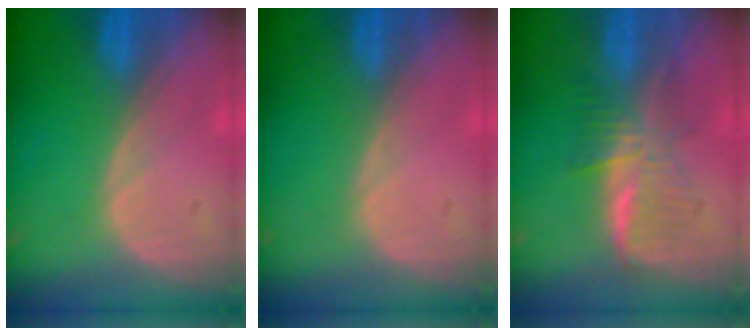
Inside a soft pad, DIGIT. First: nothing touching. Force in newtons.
{"total": 0.0}
{"total": 5.8, "press": 5.7, "slide": 0.8}